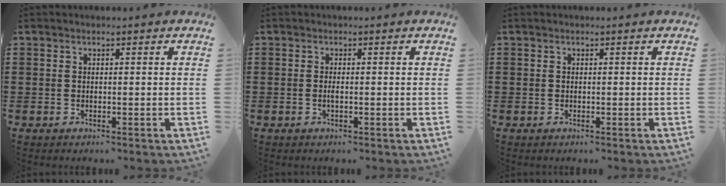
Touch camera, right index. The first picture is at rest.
{"total": 0.7, "force": [-0.2, 0.2, 0.7], "torque": [-0.013, -0.001, -0.003]}
{"total": 0.0}